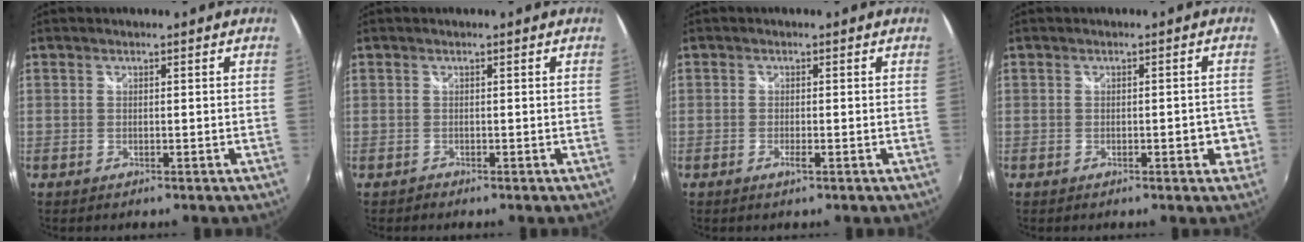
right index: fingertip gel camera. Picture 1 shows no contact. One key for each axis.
{"total": 0.6, "fx": -0.4, "fy": 0.4, "fz": -0.2, "tx": 0.002, "ty": 0.001, "tz": -0.009}
{"total": 1.4, "fx": -0.7, "fy": 0.0, "fz": 1.2, "tx": -0.024, "ty": -0.003, "tz": -0.013}
{"total": 3.6, "fx": -1.4, "fy": 1.5, "fz": 3.0, "tx": -0.036, "ty": 0.001, "tz": -0.017}